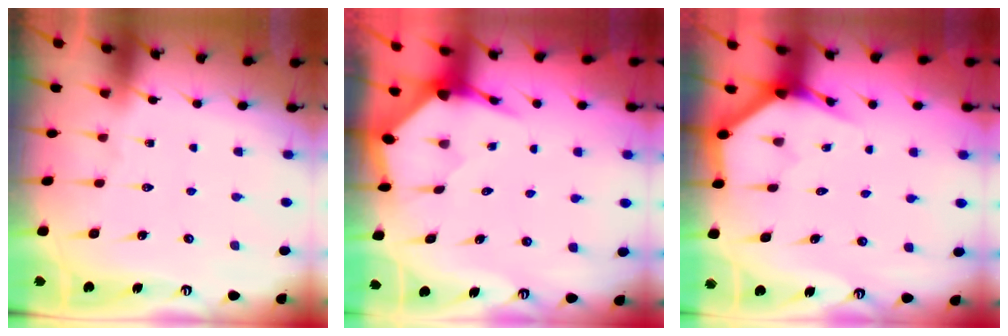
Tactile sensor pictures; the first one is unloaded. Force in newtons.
{"total": 3.4, "press": 3.4, "slide": 0.4}
{"total": 3.7, "press": 3.7, "slide": 0.4}